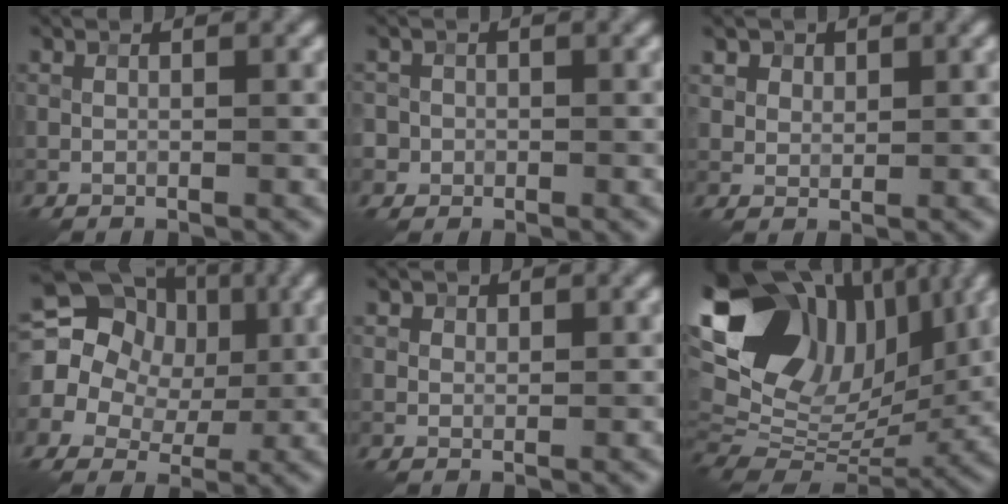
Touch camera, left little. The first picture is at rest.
{"total": 2.3, "force": [-0.3, 2.2, 0.3], "torque": [0.008, 0.011, -0.016]}
{"total": 3.7, "force": [2.3, 2.5, 1.4], "torque": [-0.045, 0.000, 0.048]}
{"total": 14.5, "force": [3.5, 12.4, 6.5], "torque": [-0.131, 0.035, 0.040]}
{"total": 1.6, "force": [1.0, 1.1, 0.5], "torque": [-0.005, -0.004, 0.013]}
{"total": 16.9, "force": [7.0, 10.4, 11.4], "torque": [-0.222, 0.037, 0.122]}